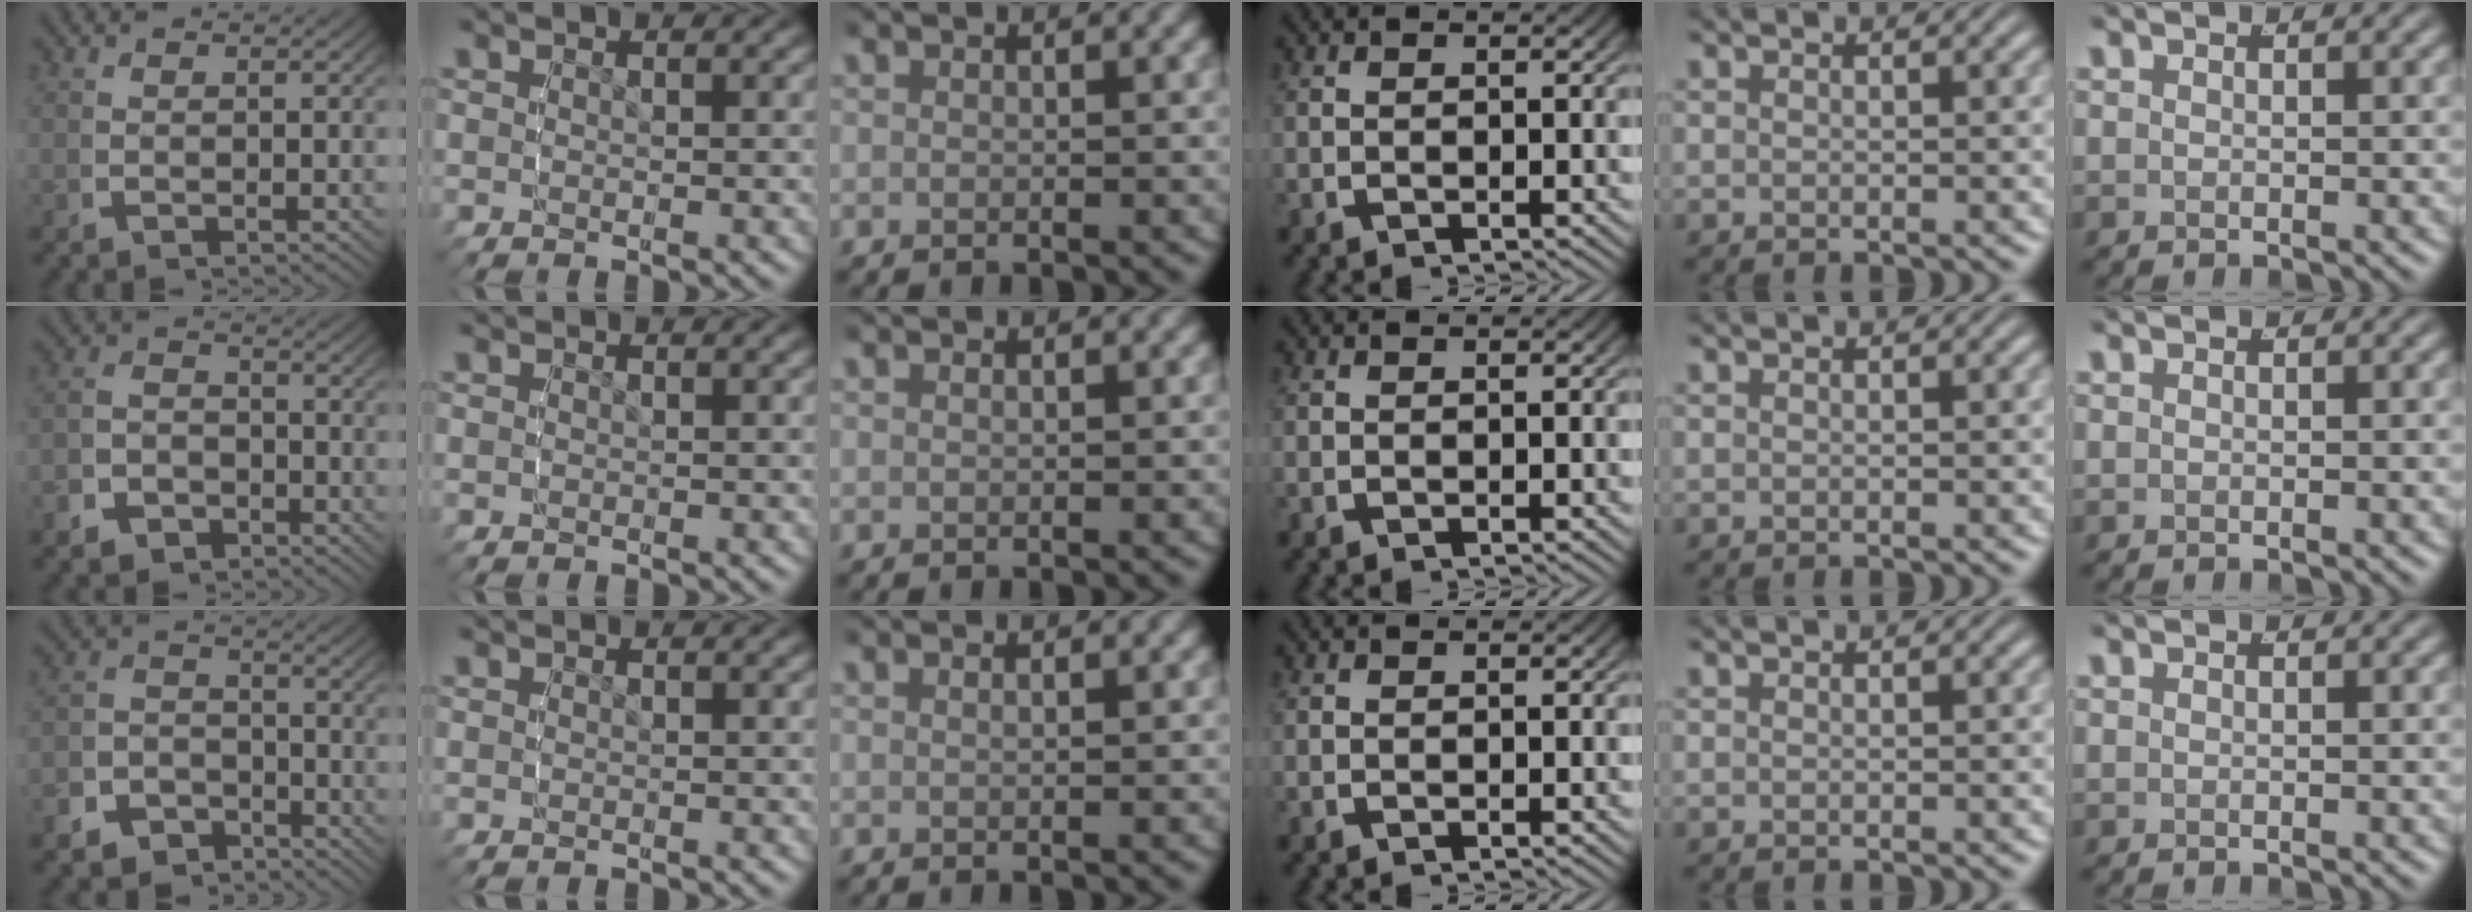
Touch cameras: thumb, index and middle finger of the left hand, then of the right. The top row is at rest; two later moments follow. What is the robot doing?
{"motion": "lift_and_place", "object": "sponge"}